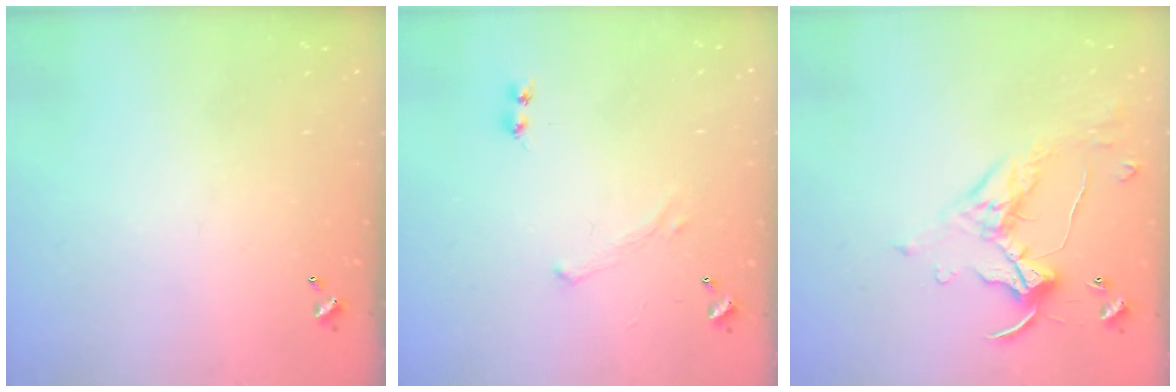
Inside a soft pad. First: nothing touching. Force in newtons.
{"total": 0.0}
{"total": 1.1, "press": 1.1, "slide": 0.1}